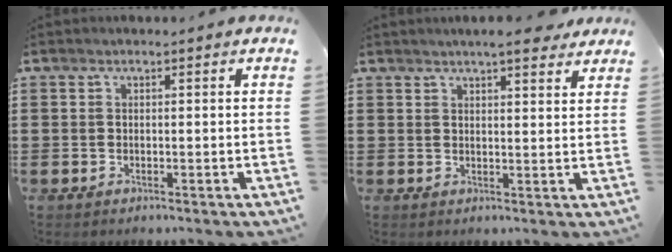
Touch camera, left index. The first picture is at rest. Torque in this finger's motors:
{"motor_torque": [0.48, -0.60, 0.41, 0.11]}